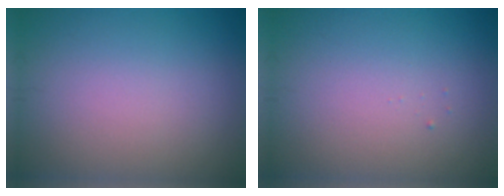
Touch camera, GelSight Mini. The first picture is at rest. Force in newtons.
{"total": 0.0}